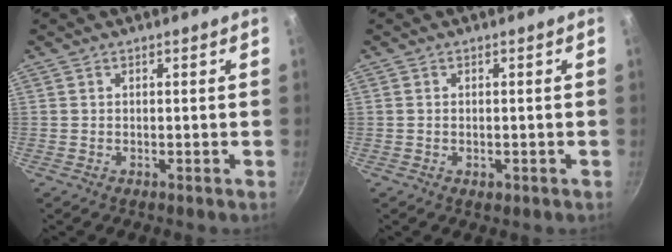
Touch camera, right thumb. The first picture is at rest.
{"total": 1.2, "force": [-0.5, 0.8, 0.8], "torque": [-0.010, -0.001, -0.007]}